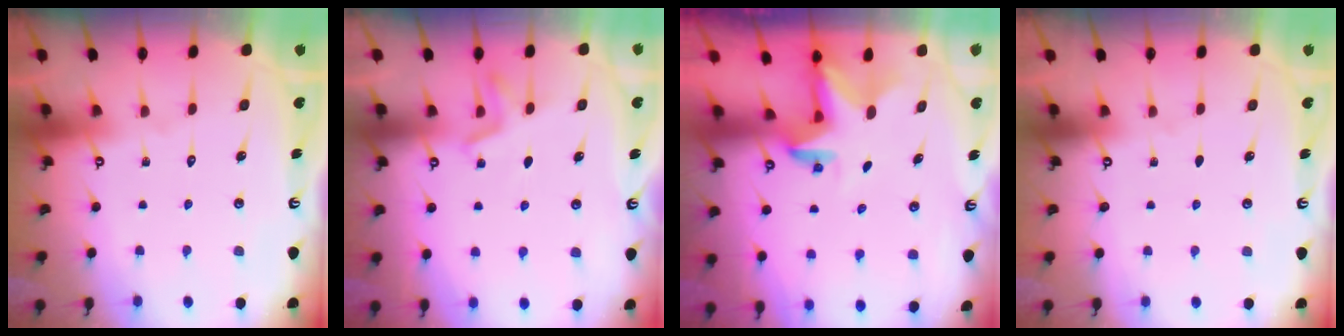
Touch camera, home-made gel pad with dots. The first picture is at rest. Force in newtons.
{"total": 4.3, "press": 4.0, "slide": 1.6}
{"total": 2.8, "press": 2.8, "slide": 0.2}
{"total": 0.0}